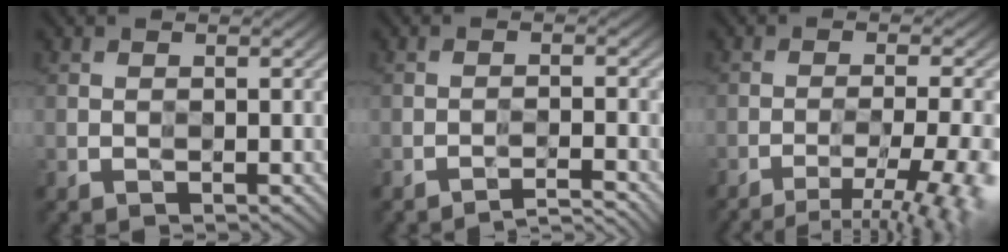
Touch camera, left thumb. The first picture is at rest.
{"total": 3.2, "force": [-2.8, 0.1, 1.6], "torque": [-0.018, 0.012, -0.056]}
{"total": 9.2, "force": [-5.6, 1.7, 7.1], "torque": [-0.108, -0.001, -0.075]}